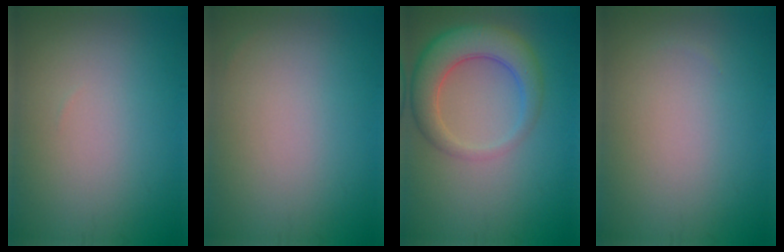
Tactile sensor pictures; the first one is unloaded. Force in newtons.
{"total": 0.0}
{"total": 5.8, "press": 5.8, "slide": 0.5}
{"total": 0.0}